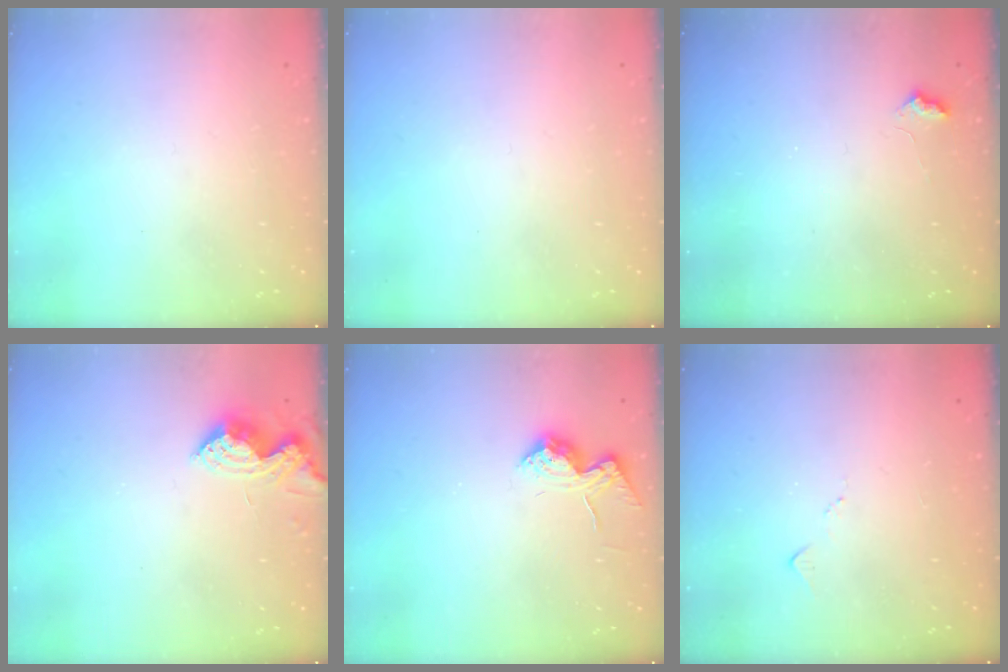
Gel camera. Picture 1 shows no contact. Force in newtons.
{"total": 0.0}
{"total": 2.8, "press": 2.7, "slide": 0.6}
{"total": 7.6, "press": 7.6, "slide": 0.6}
{"total": 11.8, "press": 11.8, "slide": 0.5}
{"total": 4.8, "press": 4.8, "slide": 0.7}